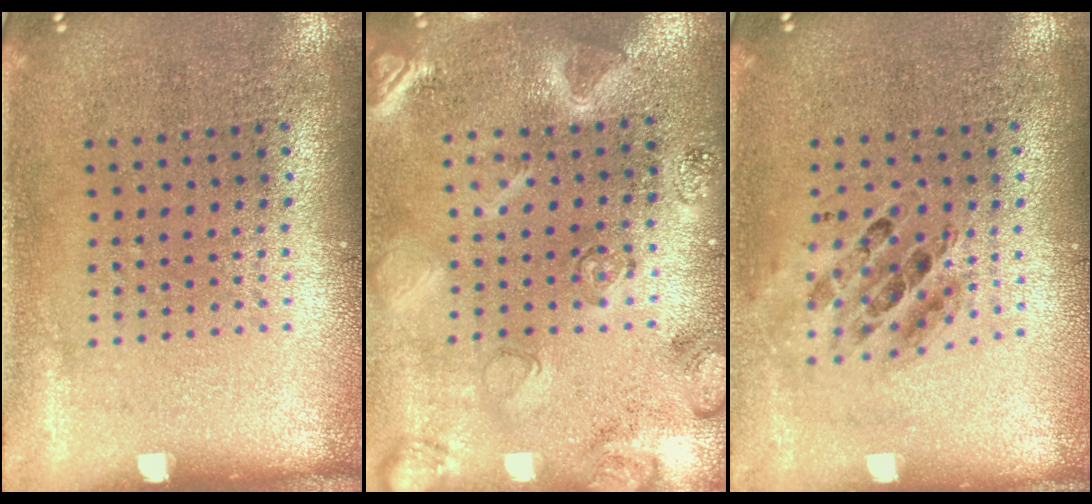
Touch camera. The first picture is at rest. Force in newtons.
{"total": 2.5, "press": 2.5, "slide": 0.1}
{"total": 0.6, "press": 0.6, "slide": 0.1}